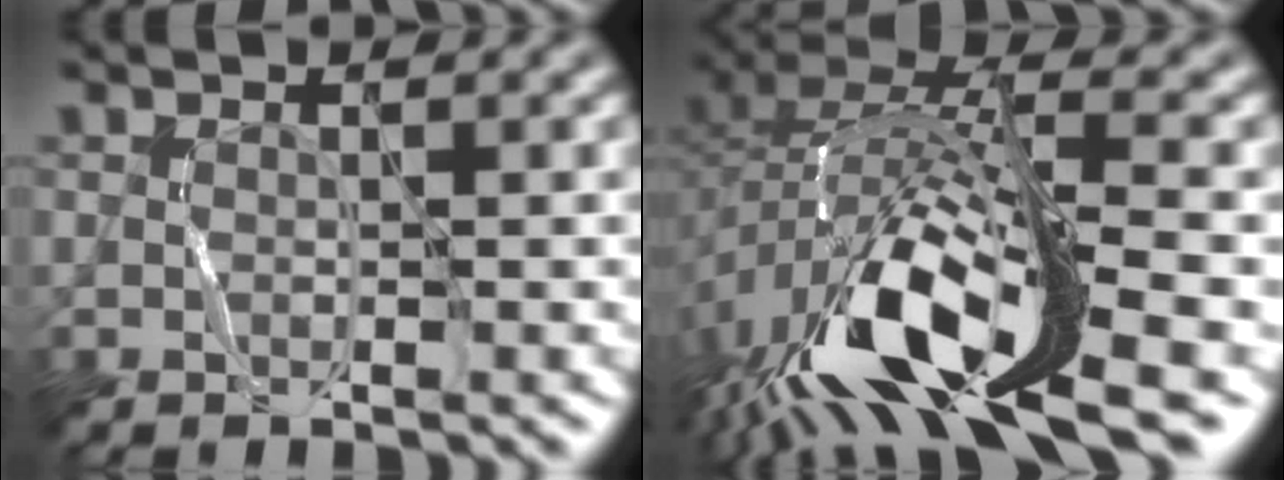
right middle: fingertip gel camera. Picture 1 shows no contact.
{"total": 14.4, "force": [-6.7, 5.6, 11.5], "torque": [-0.233, 0.007, -0.115]}